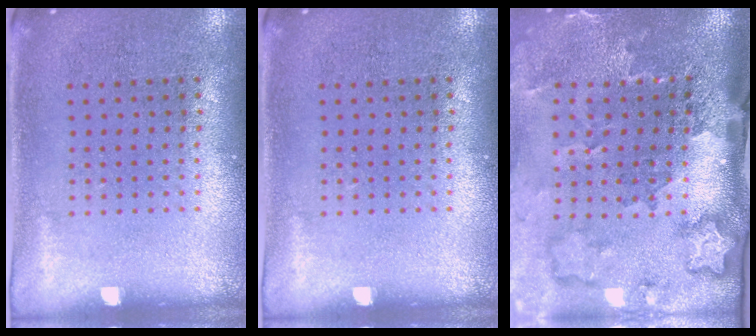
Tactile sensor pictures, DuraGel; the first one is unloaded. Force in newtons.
{"total": 0.0}
{"total": 3.5, "press": 2.3, "slide": 2.6}